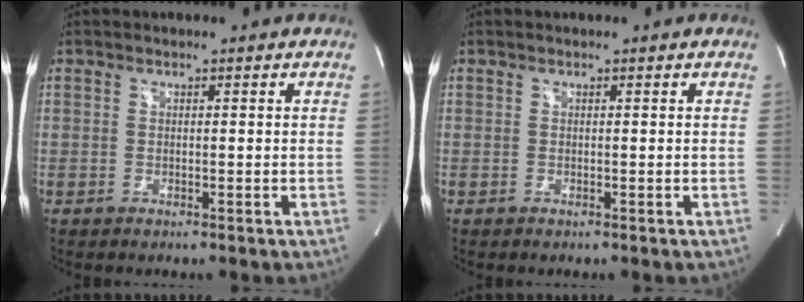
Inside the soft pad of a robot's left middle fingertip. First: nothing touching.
{"total": 0.0}